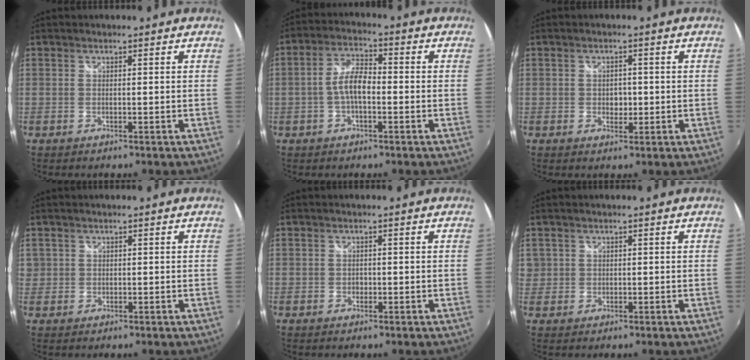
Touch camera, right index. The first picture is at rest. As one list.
[{"total": 5.8, "force": [-1.4, 2.4, 5.1], "torque": [-0.103, 0.015, -0.027]}, {"total": 2.4, "force": [-0.3, 2.0, 1.3], "torque": [-0.019, 0.000, -0.005]}, {"total": 1.8, "force": [0.2, 1.8, 0.1], "torque": [0.002, -0.001, 0.002]}, {"total": 1.0, "force": [-0.4, 0.9, 0.2], "torque": [-0.002, -0.003, -0.004]}, {"total": 2.4, "force": [0.4, 2.3, 0.2], "torque": [0.001, 0.000, 0.006]}]